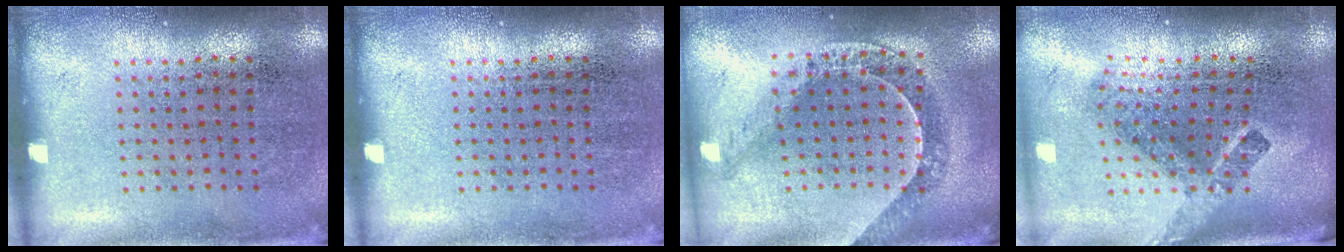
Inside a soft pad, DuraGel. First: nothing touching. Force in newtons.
{"total": 0.0}
{"total": 1.1, "press": 1.1, "slide": 0.2}
{"total": 2.6, "press": 1.6, "slide": 2.1}